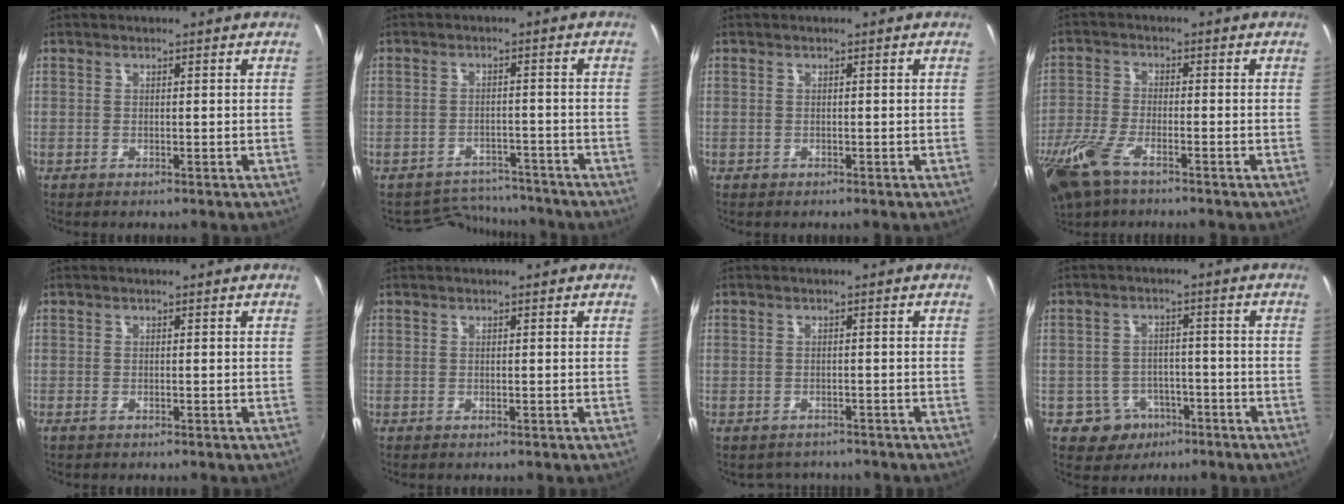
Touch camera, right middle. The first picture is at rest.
{"total": 8.2, "force": [-7.6, 2.8, 0.4], "torque": [-0.020, 0.015, -0.109]}
{"total": 0.7, "force": [-0.3, 0.6, 0.2], "torque": [-0.003, -0.001, -0.004]}
{"total": 11.4, "force": [-7.2, 4.7, 7.4], "torque": [-0.185, -0.028, -0.147]}
{"total": 0.9, "force": [-0.5, 0.4, 0.5], "torque": [-0.010, -0.005, -0.011]}
{"total": 0.0}
{"total": 3.8, "force": [-3.2, 1.9, 0.6], "torque": [-0.019, -0.013, -0.045]}
{"total": 6.8, "force": [-3.7, 5.6, 1.2], "torque": [-0.036, 0.019, -0.044]}